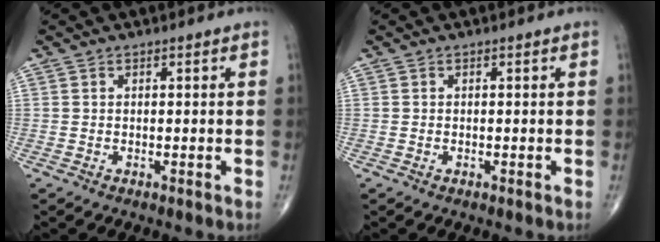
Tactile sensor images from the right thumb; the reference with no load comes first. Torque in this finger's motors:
{"motor_torque": [0.79, 0.56, -0.02, -0.16, -0.03]}